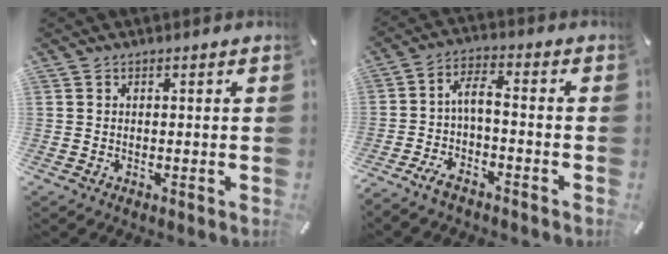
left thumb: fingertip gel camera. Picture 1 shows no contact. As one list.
[{"total": 5.5, "force": [-2.1, 1.8, 4.8], "torque": [-0.098, 0.003, -0.043]}]